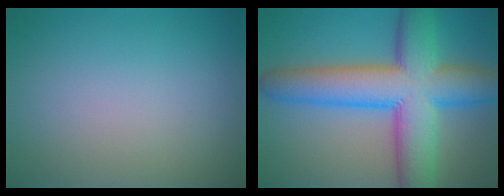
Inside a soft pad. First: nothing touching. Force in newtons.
{"total": 11.7, "press": 11.7, "slide": 0.1}